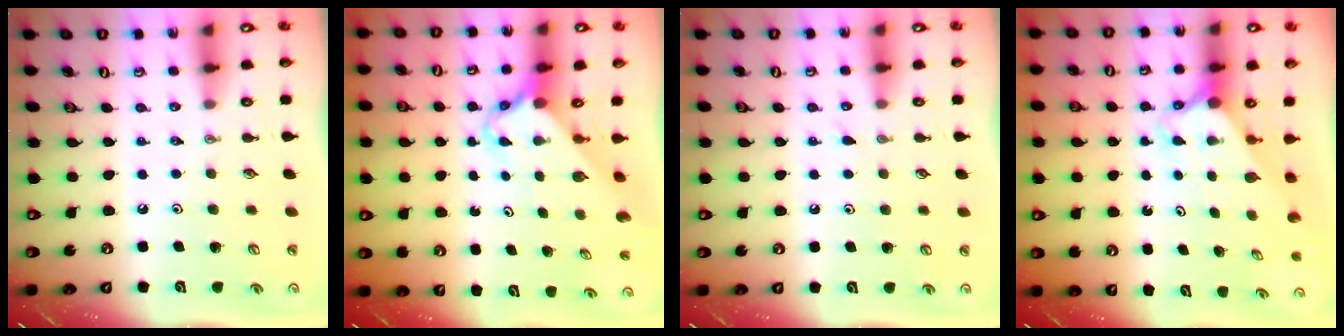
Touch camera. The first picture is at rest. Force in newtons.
{"total": 2.8, "press": 2.8, "slide": 0.2}
{"total": 5.3, "press": 5.2, "slide": 0.5}
{"total": 2.7, "press": 2.7, "slide": 0.2}